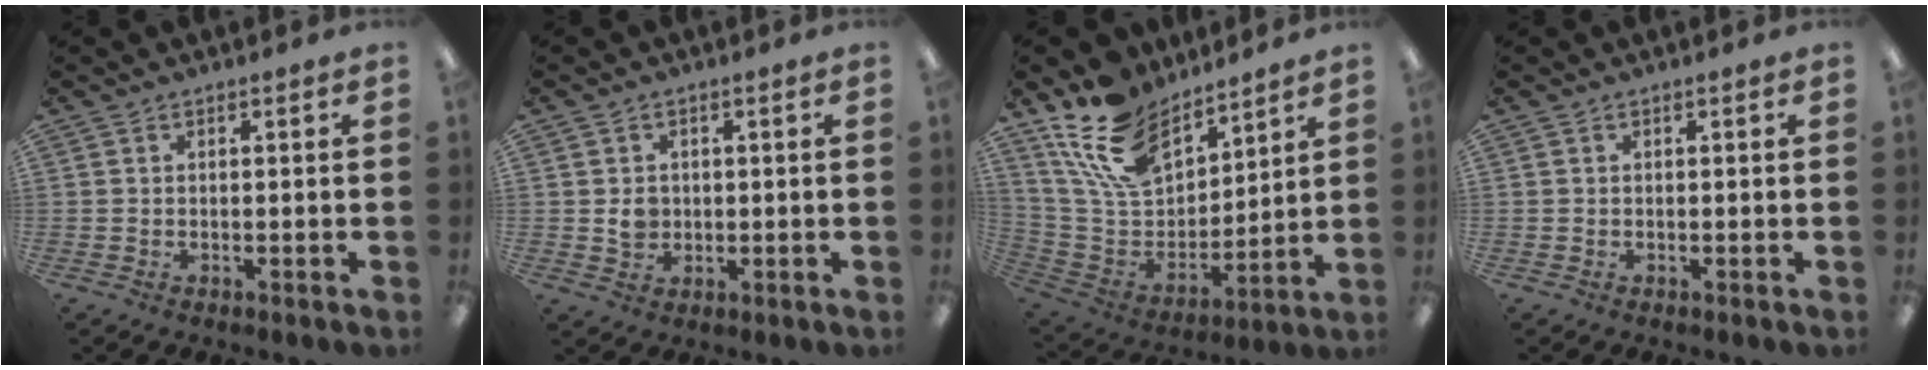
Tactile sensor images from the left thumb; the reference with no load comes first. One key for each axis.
{"total": 3.5, "fx": 0.5, "fy": 3.0, "fz": 1.7, "tx": -0.018, "ty": 0.000, "tz": 0.006}
{"total": 18.3, "fx": 12.5, "fy": 10.2, "fz": 8.6, "tx": -0.188, "ty": -0.055, "tz": 0.239}
{"total": 0.0}